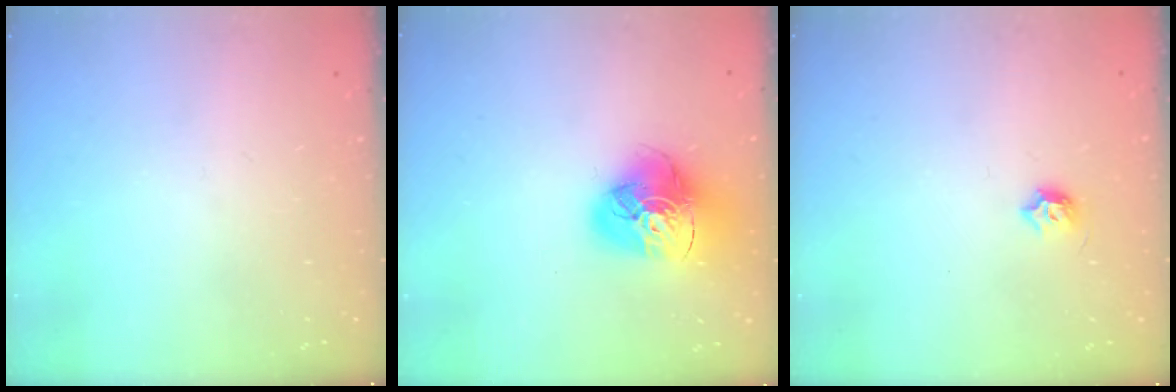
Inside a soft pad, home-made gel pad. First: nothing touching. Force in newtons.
{"total": 17.2, "press": 17.0, "slide": 1.9}
{"total": 5.5, "press": 5.4, "slide": 0.9}